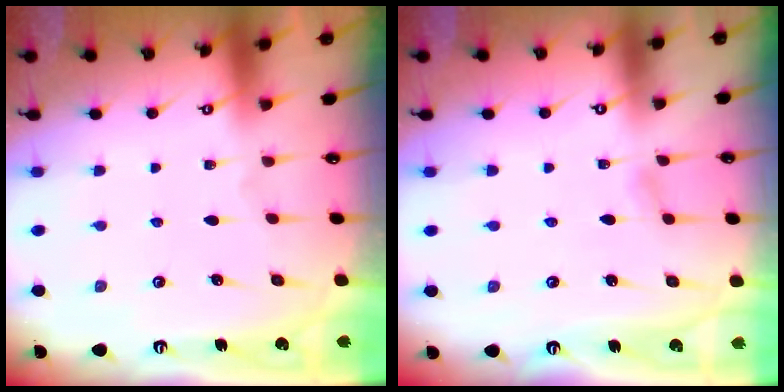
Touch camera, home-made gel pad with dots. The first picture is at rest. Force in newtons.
{"total": 2.7, "press": 2.6, "slide": 0.4}